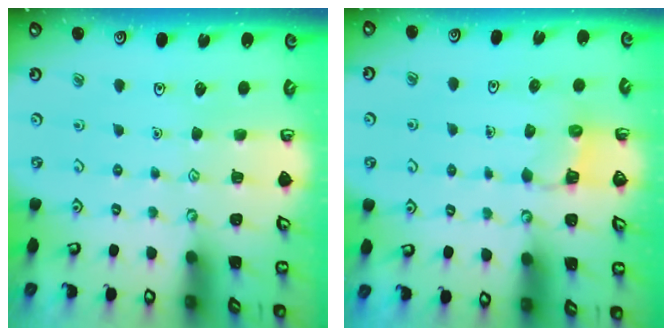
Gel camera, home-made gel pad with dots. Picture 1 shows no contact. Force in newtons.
{"total": 3.1, "press": 3.1, "slide": 0.6}